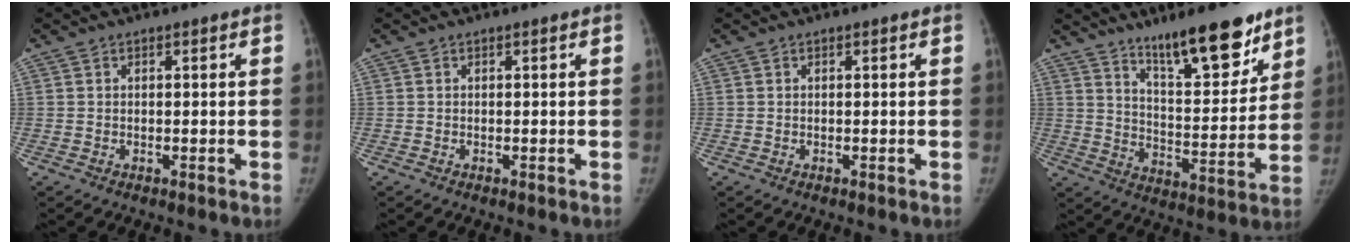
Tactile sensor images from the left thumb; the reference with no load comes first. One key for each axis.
{"total": 0.0}
{"total": 0.0}
{"total": 16.8, "fx": 12.0, "fy": 4.4, "fz": 10.9, "tx": -0.128, "ty": -0.083, "tz": 0.198}